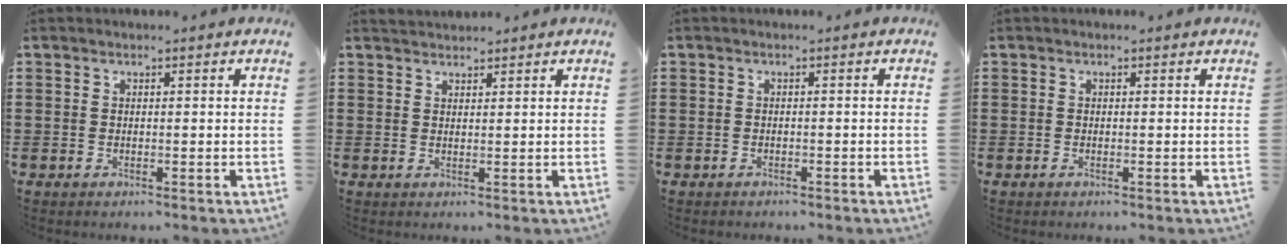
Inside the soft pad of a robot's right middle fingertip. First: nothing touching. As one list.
[{"total": 1.5, "force": [1.5, 0.4, -0.1], "torque": [-0.003, 0.004, 0.029]}, {"total": 0.8, "force": [-0.7, 0.4, -0.1], "torque": [0.000, 0.001, -0.015]}, {"total": 0.0}]